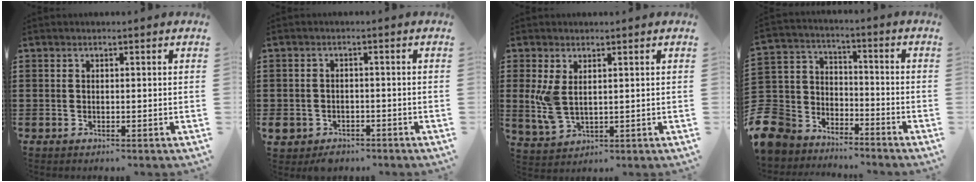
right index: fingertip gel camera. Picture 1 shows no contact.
{"total": 2.4, "force": [-1.8, 1.4, 0.4], "torque": [-0.019, -0.001, -0.041]}
{"total": 5.0, "force": [1.1, 2.5, 4.2], "torque": [-0.105, -0.004, 0.017]}
{"total": 8.4, "force": [-5.9, 5.8, 1.1], "torque": [-0.074, 0.009, -0.122]}